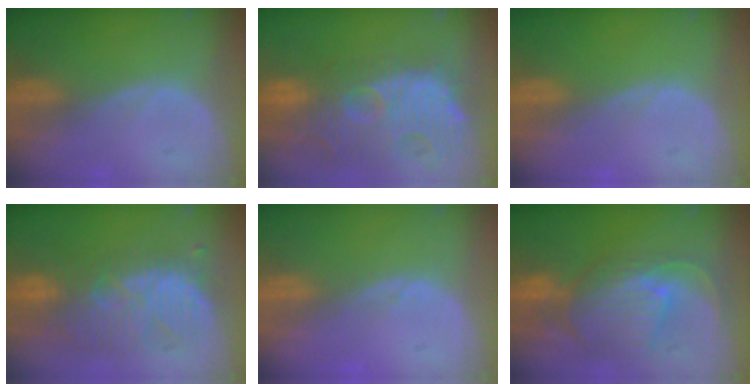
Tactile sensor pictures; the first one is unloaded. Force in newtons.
{"total": 14.4, "press": 12.6, "slide": 7.1}
{"total": 0.0}
{"total": 9.9, "press": 9.7, "slide": 2.0}
{"total": 1.0, "press": 0.9, "slide": 0.3}
{"total": 10.8, "press": 9.5, "slide": 5.2}